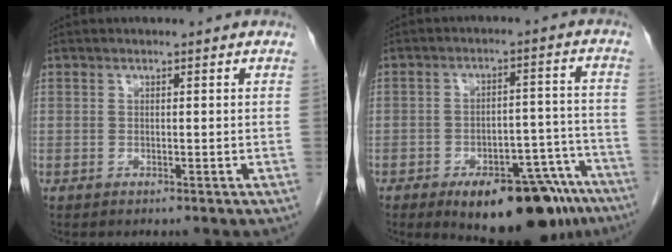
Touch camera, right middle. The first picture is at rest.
{"total": 17.2, "force": [-12.3, 6.2, 10.2], "torque": [-0.078, 0.027, -0.169]}